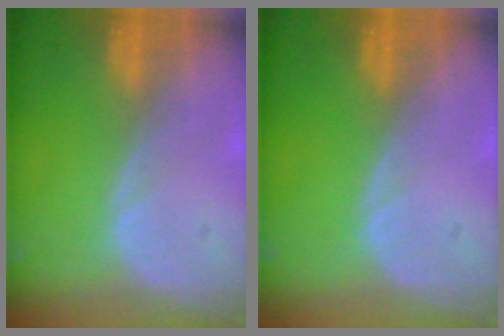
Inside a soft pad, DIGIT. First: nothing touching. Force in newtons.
{"total": 0.0}